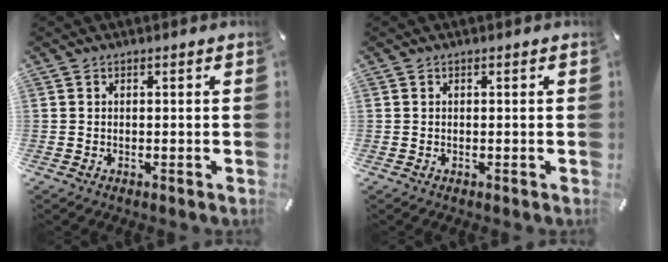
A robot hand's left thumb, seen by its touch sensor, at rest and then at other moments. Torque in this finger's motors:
{"motor_torque": [-0.24, 0.28, -0.02, -0.03, 0.01]}